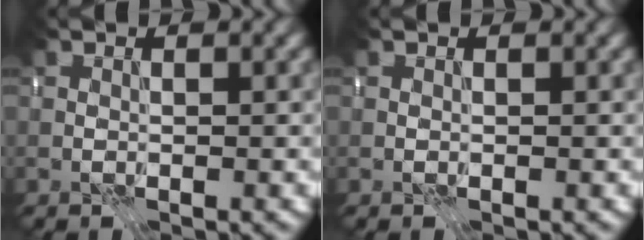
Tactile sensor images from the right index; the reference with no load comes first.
{"total": 0.0}